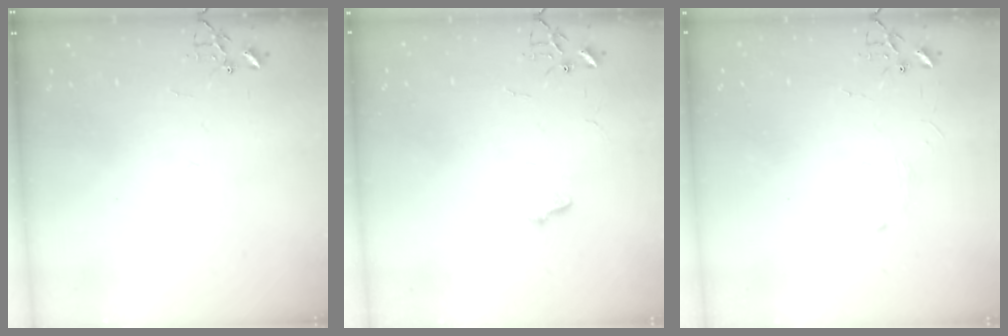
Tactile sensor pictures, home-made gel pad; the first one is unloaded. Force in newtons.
{"total": 5.4, "press": 5.4, "slide": 0.6}
{"total": 2.8, "press": 2.8, "slide": 0.5}